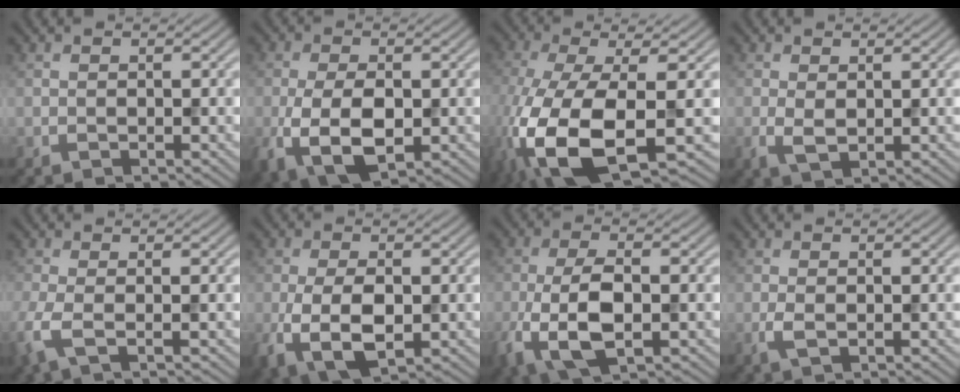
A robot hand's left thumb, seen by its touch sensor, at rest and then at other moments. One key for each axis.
{"total": 8.6, "fx": -2.0, "fy": 4.8, "fz": 6.9, "tx": -0.154, "ty": -0.020, "tz": -0.036}
{"total": 14.9, "fx": -4.8, "fy": 5.8, "fz": 12.9, "tx": -0.322, "ty": -0.045, "tz": -0.073}
{"total": 2.3, "fx": 0.5, "fy": 1.1, "fz": 1.9, "tx": -0.045, "ty": -0.003, "tz": 0.010}
{"total": 3.7, "fx": -0.8, "fy": 1.2, "fz": 3.4, "tx": -0.092, "ty": -0.005, "tz": -0.023}
{"total": 7.7, "fx": -1.7, "fy": 4.3, "fz": 6.3, "tx": -0.144, "ty": -0.020, "tz": -0.026}
{"total": 8.6, "fx": -2.4, "fy": 3.9, "fz": 7.3, "tx": -0.164, "ty": -0.008, "tz": -0.047}
{"total": 1.6, "fx": -0.2, "fy": 0.7, "fz": 1.4, "tx": -0.035, "ty": -0.002, "tz": -0.005}